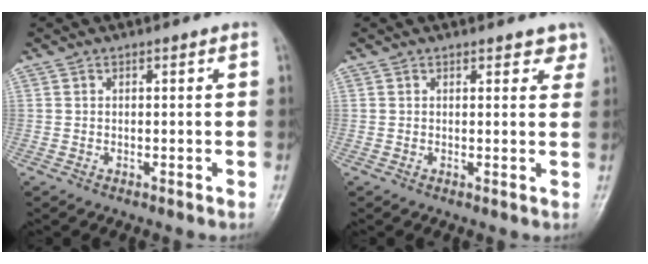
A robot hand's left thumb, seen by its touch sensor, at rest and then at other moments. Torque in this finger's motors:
{"motor_torque": [-0.14, -0.05, -0.01, -0.18, 0.04]}